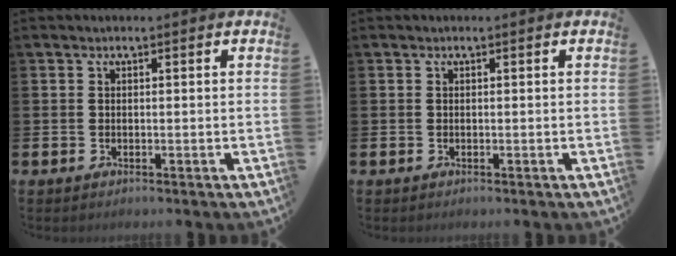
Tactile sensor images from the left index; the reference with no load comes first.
{"total": 0.0}